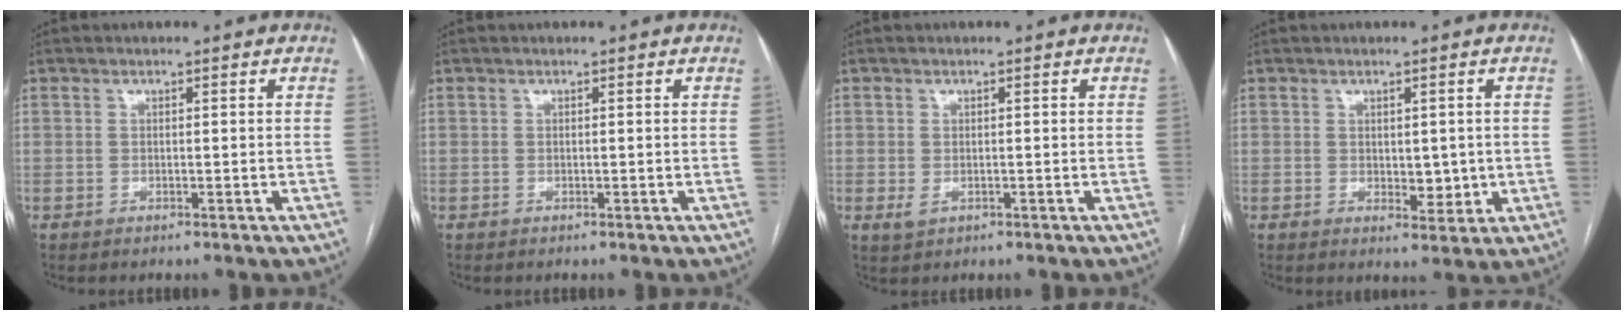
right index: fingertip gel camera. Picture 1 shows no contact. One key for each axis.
{"total": 0.0}
{"total": 1.7, "fx": -0.3, "fy": 1.3, "fz": 1.0, "tx": -0.016, "ty": -0.001, "tz": 0.001}
{"total": 3.6, "fx": 0.0, "fy": 2.1, "fz": 2.9, "tx": -0.035, "ty": -0.004, "tz": 0.011}